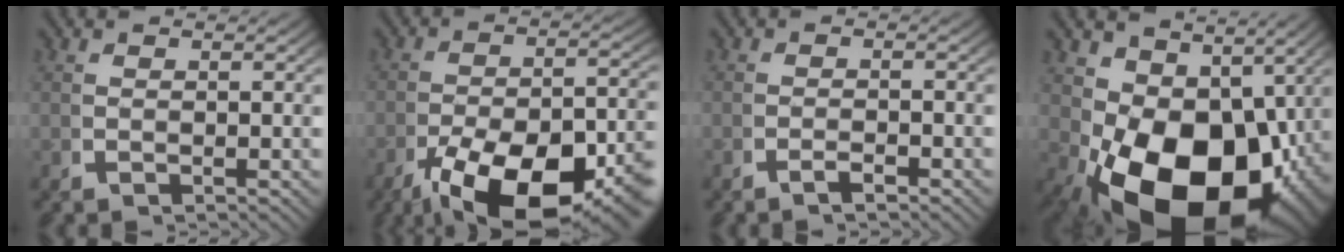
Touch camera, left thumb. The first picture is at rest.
{"total": 13.2, "force": [-5.4, 6.9, 10.0], "torque": [-0.181, -0.060, -0.054]}
{"total": 1.3, "force": [-1.0, 0.2, 0.7], "torque": [-0.014, 0.002, -0.024]}
{"total": 18.2, "force": [-4.2, 11.8, 13.2], "torque": [-0.244, -0.095, -0.023]}